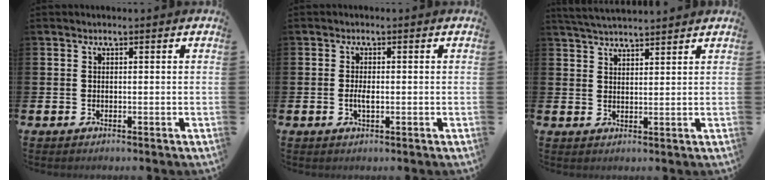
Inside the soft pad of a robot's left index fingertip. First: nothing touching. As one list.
[{"total": 1.7, "force": [-0.2, 0.7, 1.6], "torque": [-0.023, -0.003, -0.006]}, {"total": 3.8, "force": [3.8, 0.2, 0.6], "torque": [-0.016, -0.017, 0.069]}]